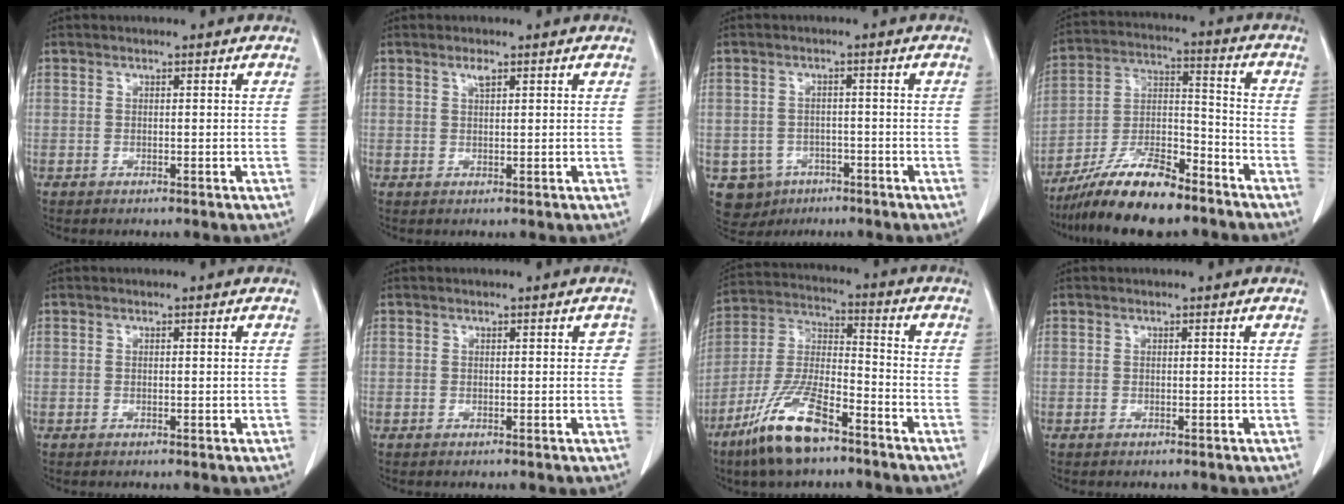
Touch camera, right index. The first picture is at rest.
{"total": 1.3, "force": [0.8, 0.3, 0.9], "torque": [-0.022, 0.000, 0.016]}
{"total": 5.8, "force": [-2.9, 5.0, 0.7], "torque": [-0.015, 0.008, -0.037]}
{"total": 14.4, "force": [-11.4, 3.0, 8.3], "torque": [-0.156, 0.001, -0.204]}
{"total": 0.5, "force": [-0.1, 0.2, 0.5], "torque": [-0.011, -0.001, 0.002]}
{"total": 1.1, "force": [0.3, 0.8, 0.7], "torque": [0.000, 0.013, 0.002]}
{"total": 13.7, "force": [-9.0, 3.4, 9.8], "torque": [-0.210, -0.019, -0.171]}
{"total": 0.0}